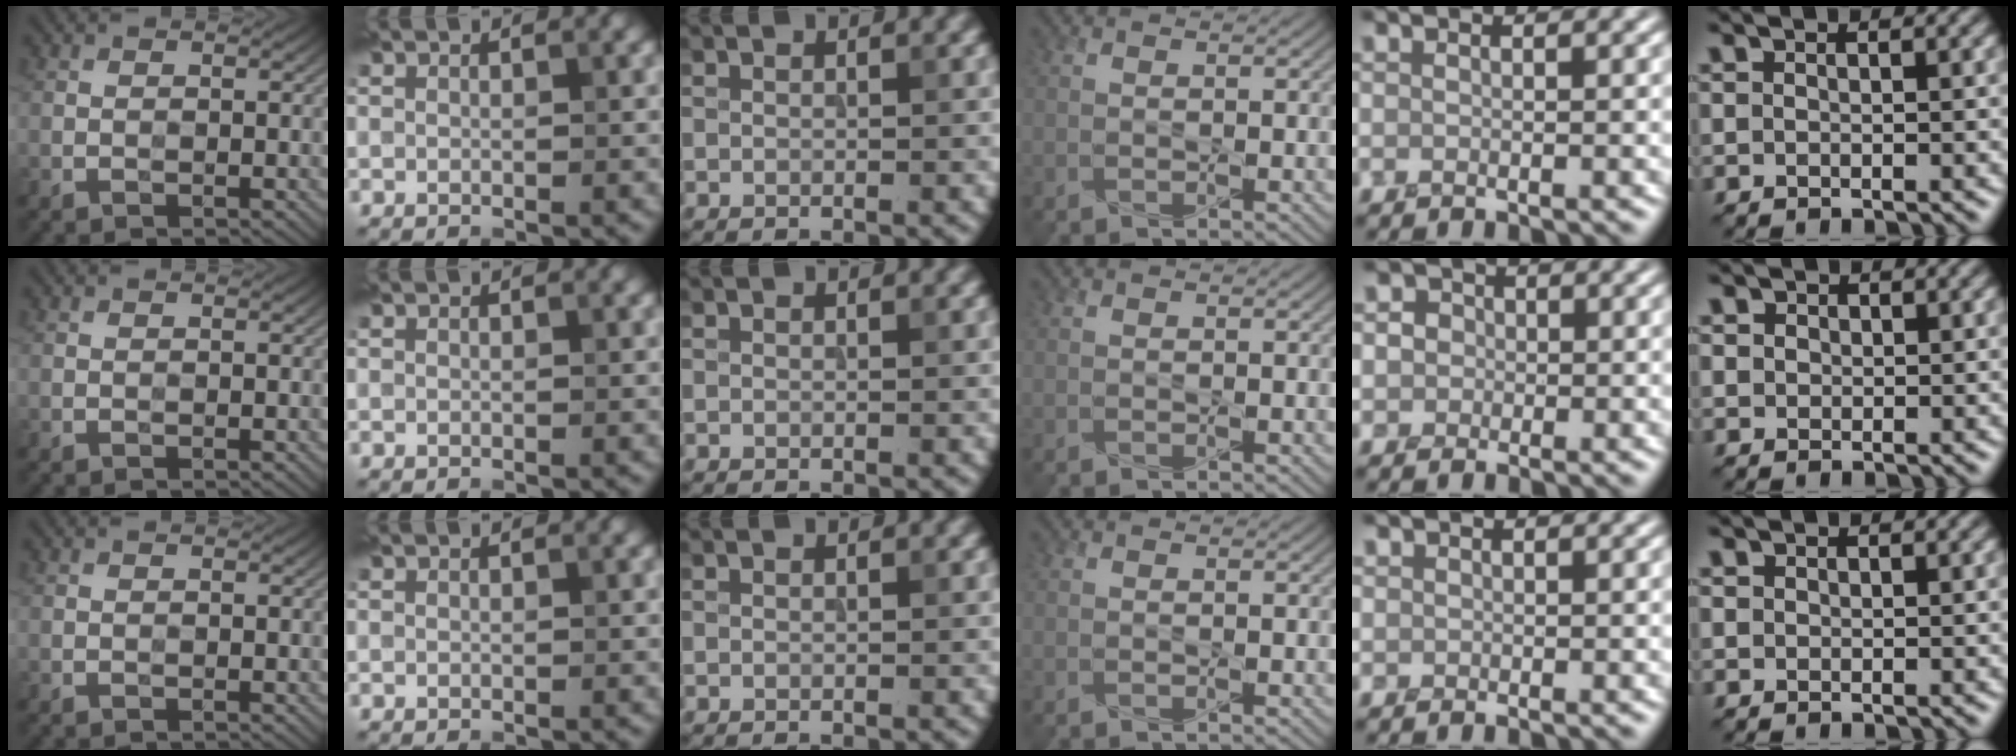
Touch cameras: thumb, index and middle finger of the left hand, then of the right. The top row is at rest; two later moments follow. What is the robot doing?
{"motion": "press", "object": "stapler"}